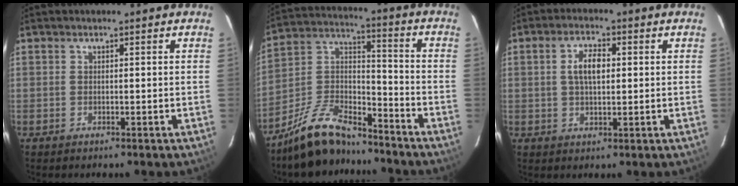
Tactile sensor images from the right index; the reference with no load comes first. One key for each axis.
{"total": 14.6, "fx": -11.6, "fy": 5.5, "fz": 6.9, "tx": -0.156, "ty": 0.029, "tz": -0.208}
{"total": 5.2, "fx": 0.8, "fy": 2.5, "fz": 4.5, "tx": -0.083, "ty": 0.011, "tz": 0.017}